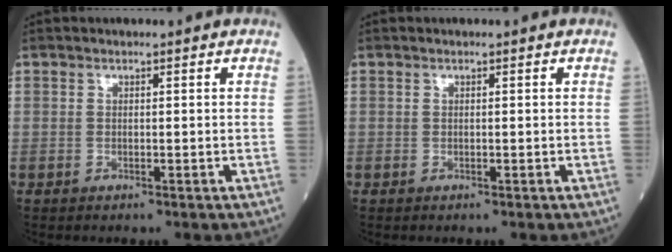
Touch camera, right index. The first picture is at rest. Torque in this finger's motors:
{"motor_torque": [0.17, -0.11, 0.00, 0.00]}